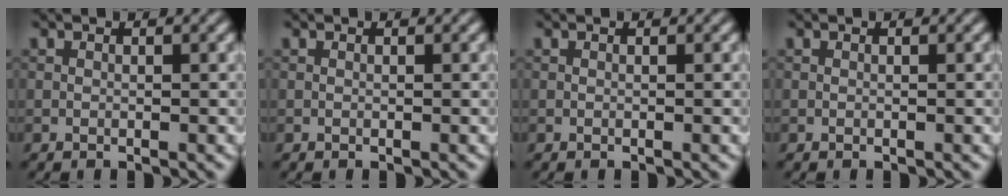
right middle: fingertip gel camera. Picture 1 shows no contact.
{"total": 0.0}
{"total": 0.0}
{"total": 0.0}